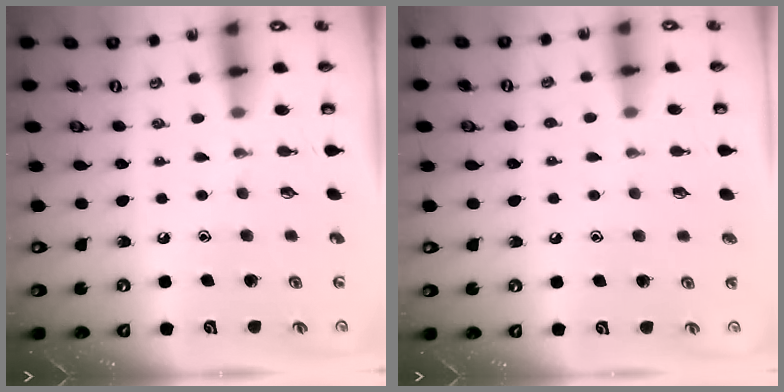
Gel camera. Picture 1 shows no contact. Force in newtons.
{"total": 2.9, "press": 2.8, "slide": 0.3}